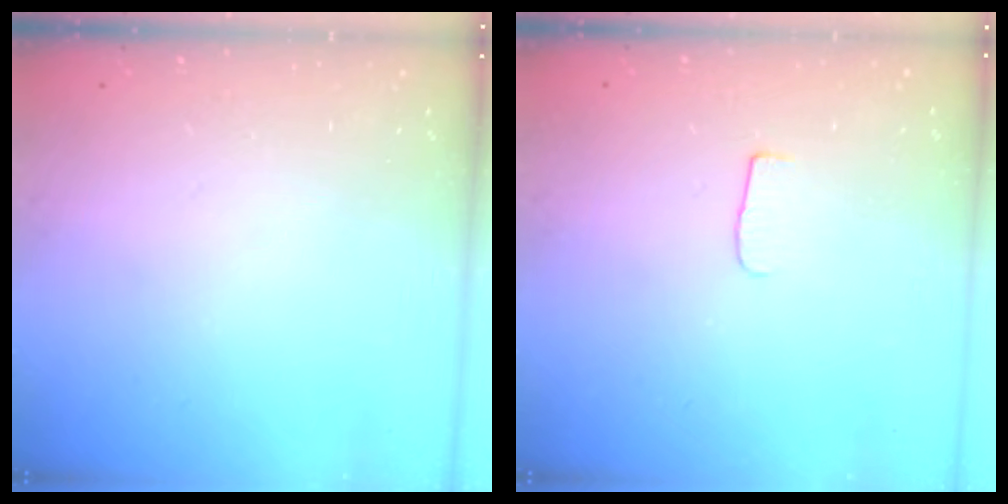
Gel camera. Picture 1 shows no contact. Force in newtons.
{"total": 4.5, "press": 4.4, "slide": 0.5}